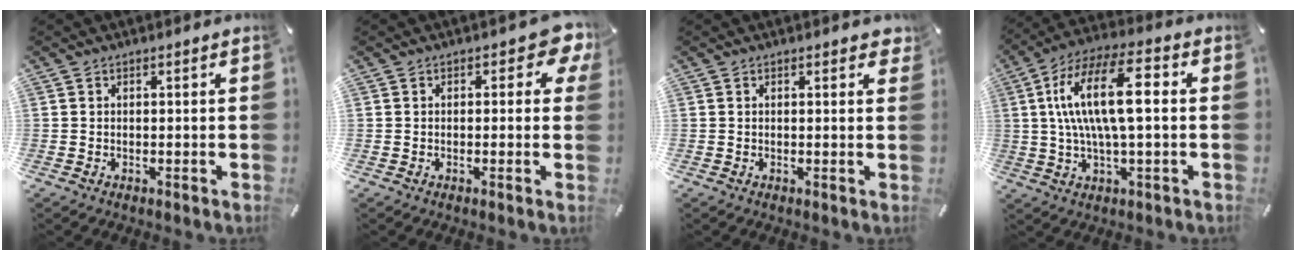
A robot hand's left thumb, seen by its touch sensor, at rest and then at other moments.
{"total": 5.3, "force": [1.7, 3.1, 3.9], "torque": [-0.038, -0.005, 0.024]}
{"total": 1.1, "force": [0.7, 0.6, 0.7], "torque": [0.001, -0.001, 0.008]}
{"total": 17.1, "force": [2.1, 6.3, 15.8], "torque": [-0.321, 0.003, 0.029]}